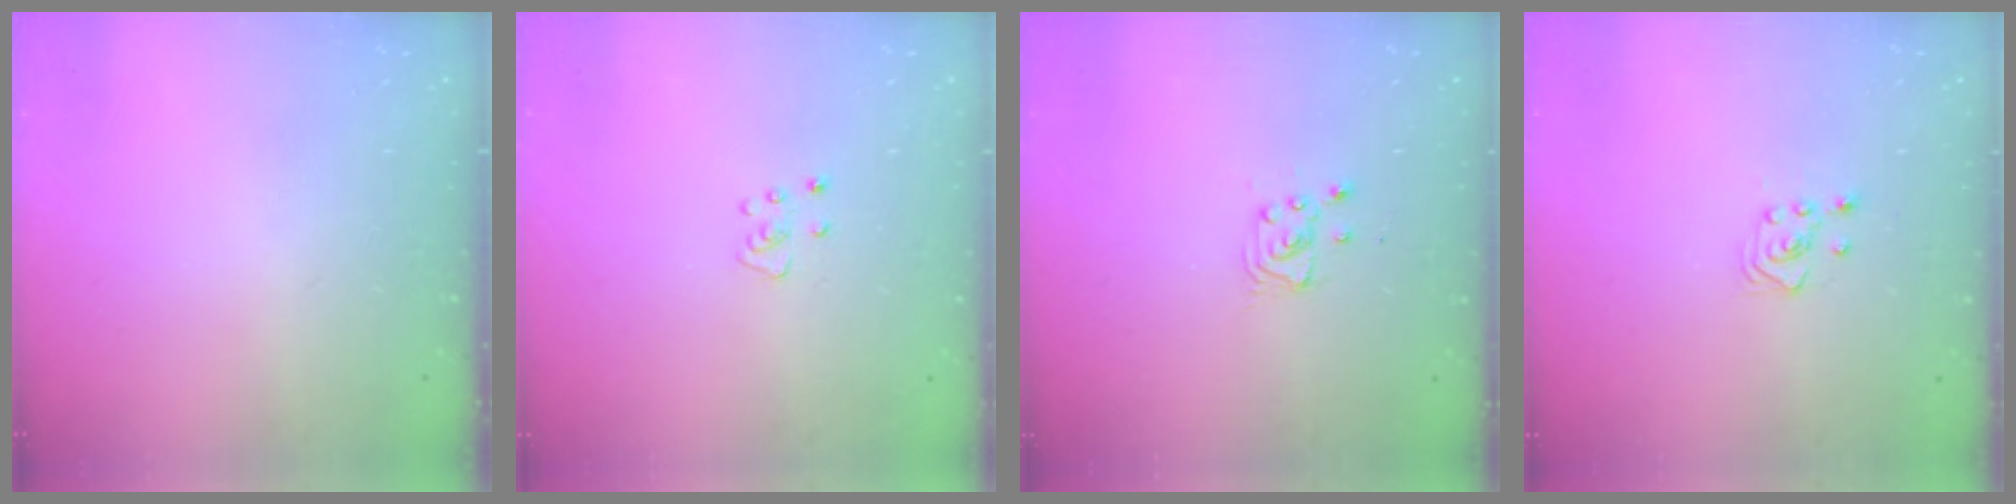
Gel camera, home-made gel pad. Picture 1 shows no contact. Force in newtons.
{"total": 3.8, "press": 3.8, "slide": 0.3}
{"total": 2.9, "press": 2.9, "slide": 0.4}
{"total": 3.0, "press": 2.6, "slide": 1.5}